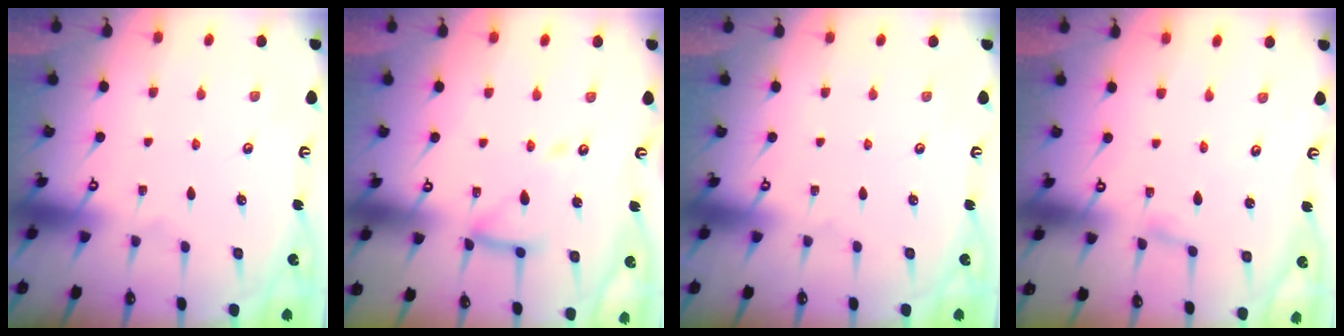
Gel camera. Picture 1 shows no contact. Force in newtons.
{"total": 12.3, "press": 12.3, "slide": 1.1}
{"total": 0.0}
{"total": 1.1, "press": 1.1, "slide": 0.1}